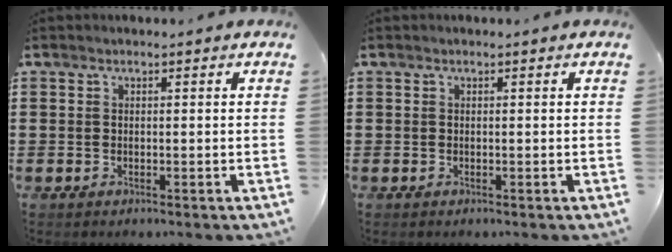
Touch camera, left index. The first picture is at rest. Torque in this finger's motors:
{"motor_torque": [0.00, 0.00, 0.00, 0.00]}